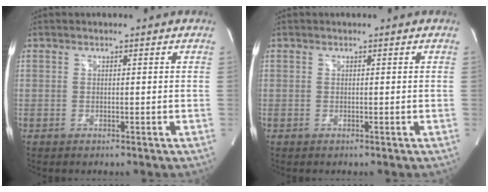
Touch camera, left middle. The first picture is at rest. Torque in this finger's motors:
{"motor_torque": [0.00, 0.00, 0.01, 0.00]}